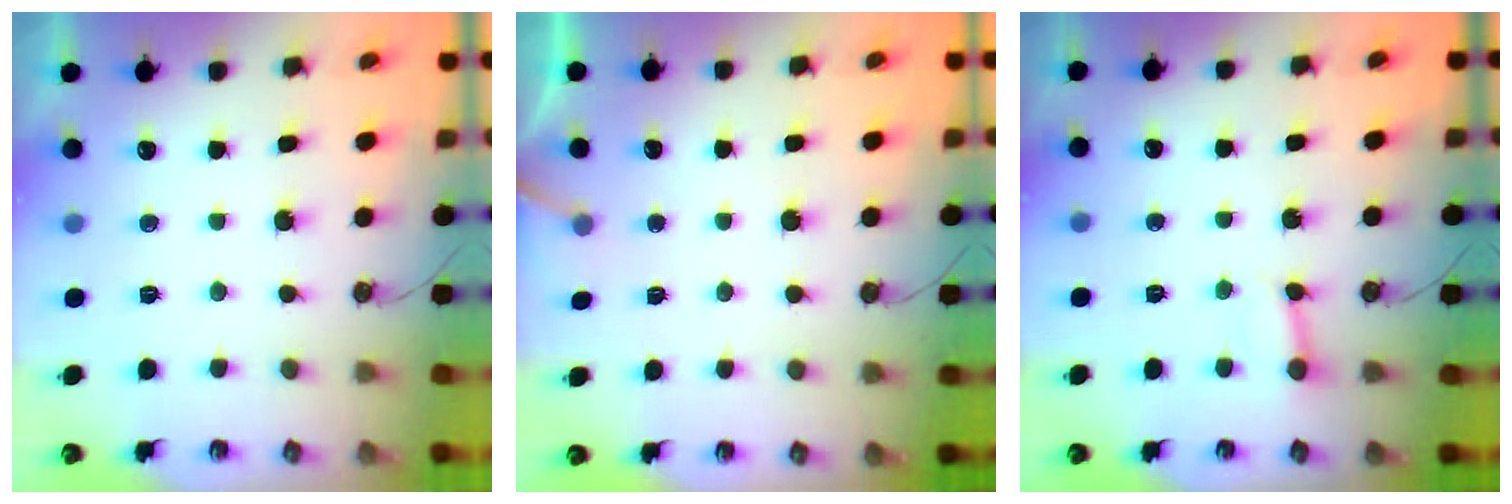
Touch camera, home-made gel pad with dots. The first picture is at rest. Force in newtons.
{"total": 3.3, "press": 3.3, "slide": 0.3}
{"total": 2.9, "press": 2.9, "slide": 0.4}